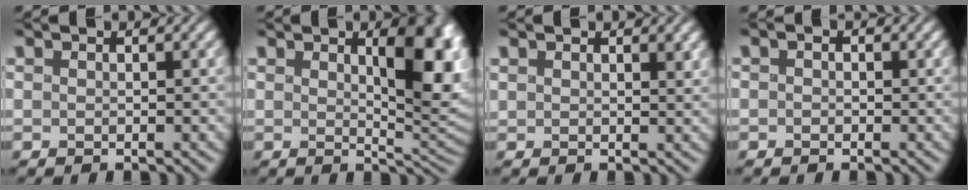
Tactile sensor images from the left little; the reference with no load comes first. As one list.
[{"total": 7.3, "force": [2.4, 3.3, 6.1], "torque": [-0.090, -0.011, 0.039]}, {"total": 1.8, "force": [1.2, 1.1, 0.8], "torque": [-0.027, -0.001, 0.021]}, {"total": 0.8, "force": [-0.5, 0.5, 0.3], "torque": [-0.007, -0.001, -0.015]}]